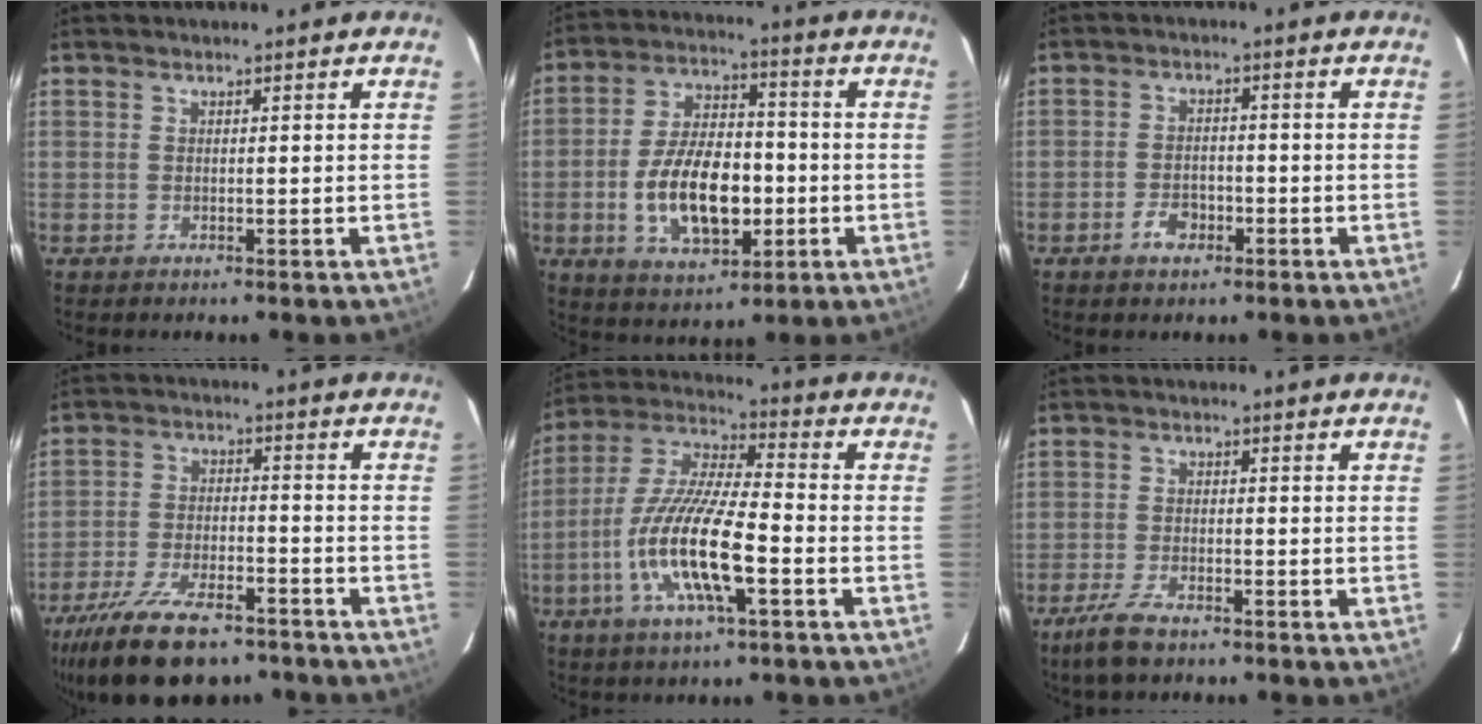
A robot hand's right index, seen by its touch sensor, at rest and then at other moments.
{"total": 15.0, "force": [-3.3, 7.8, 12.3], "torque": [-0.241, 0.006, -0.047]}
{"total": 4.0, "force": [-2.2, 2.5, 2.1], "torque": [-0.045, 0.004, -0.036]}
{"total": 18.4, "force": [-13.6, 7.3, 9.9], "torque": [-0.215, -0.029, -0.221]}
{"total": 16.2, "force": [-5.5, 3.6, 14.8], "torque": [-0.301, -0.013, -0.111]}
{"total": 5.4, "force": [-4.1, 1.6, 3.2], "torque": [-0.092, -0.009, -0.080]}